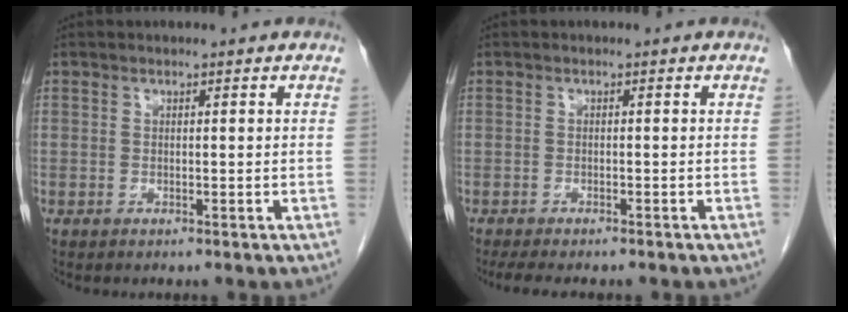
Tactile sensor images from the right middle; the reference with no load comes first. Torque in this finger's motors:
{"motor_torque": [0.31, -0.09, 0.07, 0.02]}